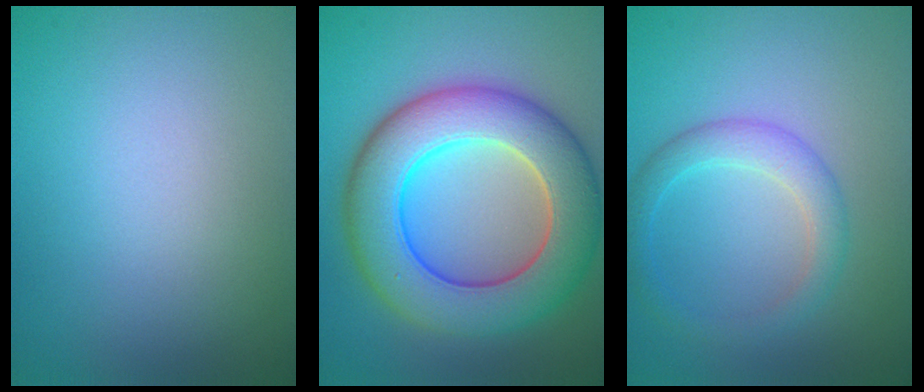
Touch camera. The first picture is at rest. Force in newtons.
{"total": 11.0, "press": 11.0, "slide": 0.6}
{"total": 2.7, "press": 2.7, "slide": 0.1}